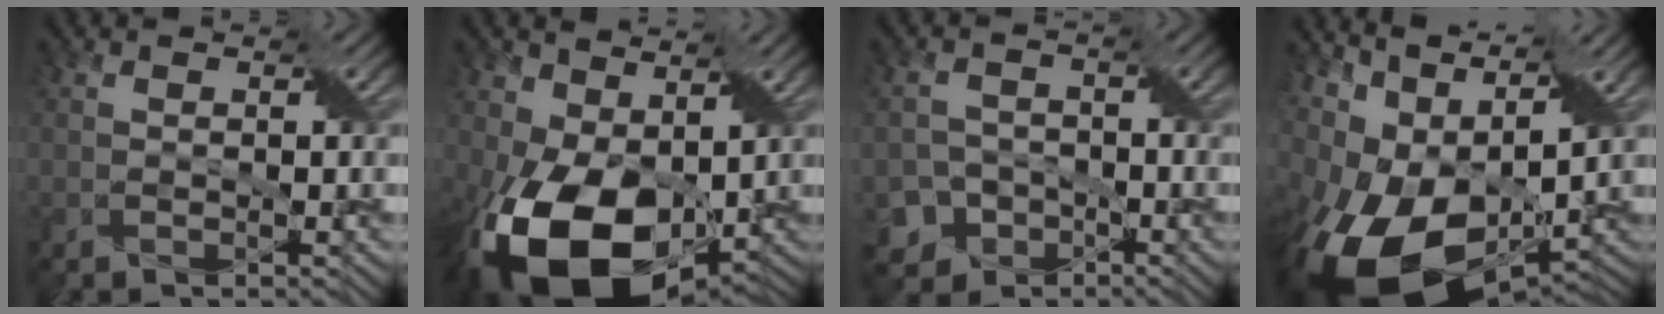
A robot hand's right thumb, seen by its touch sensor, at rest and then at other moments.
{"total": 16.6, "force": [-3.0, 10.6, 12.4], "torque": [-0.261, -0.038, -0.050]}
{"total": 5.9, "force": [-3.5, 4.6, 0.9], "torque": [-0.012, -0.004, -0.061]}
{"total": 16.0, "force": [-0.3, 9.4, 12.9], "torque": [-0.248, -0.016, 0.028]}